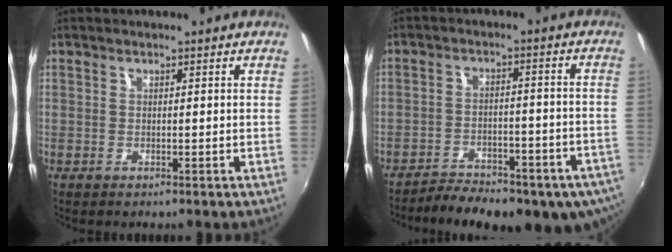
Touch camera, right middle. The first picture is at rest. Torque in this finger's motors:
{"motor_torque": [1.12, -1.01, 0.35, 0.12]}